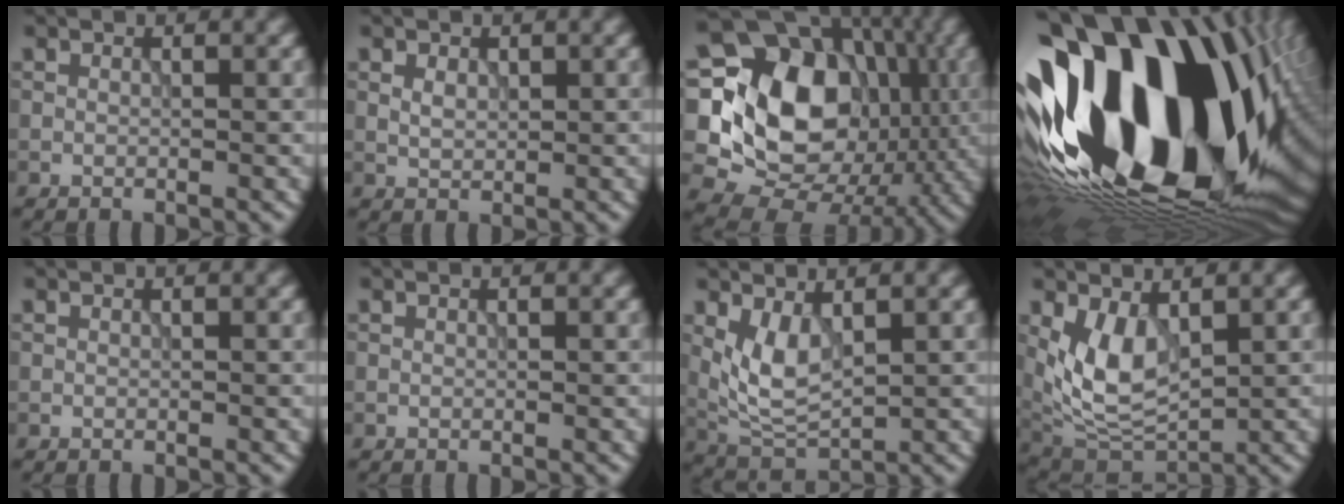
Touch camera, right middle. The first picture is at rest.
{"total": 1.3, "force": [0.4, 0.9, 0.9], "torque": [-0.019, -0.002, 0.008]}
{"total": 15.2, "force": [0.7, 12.1, 9.1], "torque": [-0.155, -0.002, -0.001]}
{"total": 22.3, "force": [-0.2, 12.6, 18.4], "torque": [-0.326, -0.035, -0.007]}
{"total": 0.0}
{"total": 0.0}
{"total": 3.9, "force": [1.1, 1.9, 3.2], "torque": [-0.074, -0.007, 0.027]}
{"total": 5.3, "force": [1.1, 2.9, 4.3], "torque": [-0.092, -0.013, 0.028]}